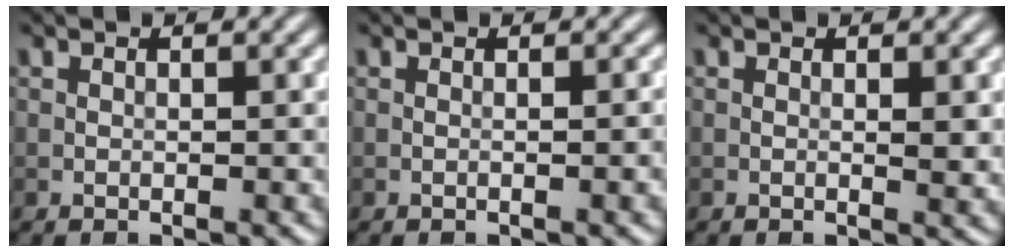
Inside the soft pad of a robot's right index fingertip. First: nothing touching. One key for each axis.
{"total": 1.4, "fx": -0.2, "fy": 0.3, "fz": 1.4, "tx": -0.014, "ty": 0.001, "tz": -0.006}
{"total": 1.3, "fx": 0.2, "fy": 0.2, "fz": 1.3, "tx": -0.018, "ty": -0.004, "tz": 0.002}